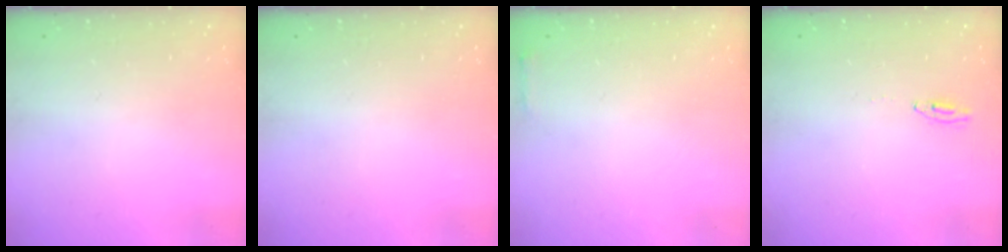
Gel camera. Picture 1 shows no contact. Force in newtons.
{"total": 0.0}
{"total": 2.3, "press": 2.3, "slide": 0.5}
{"total": 2.0, "press": 2.0, "slide": 0.2}